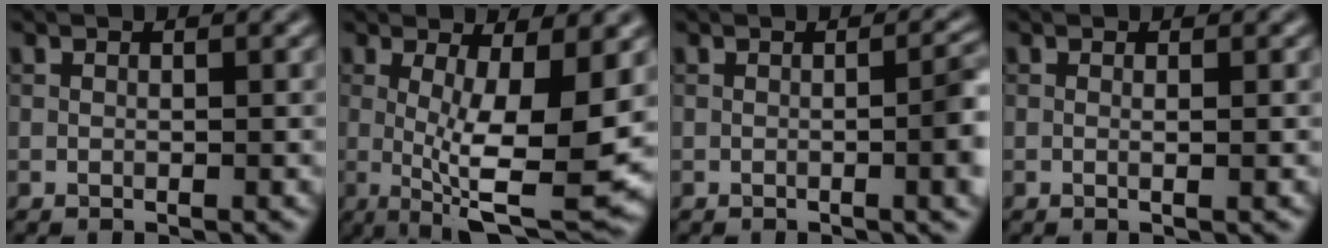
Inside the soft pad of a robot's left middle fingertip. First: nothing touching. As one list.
[{"total": 10.1, "force": [-0.4, 2.6, 9.8], "torque": [-0.158, -0.019, 0.000]}, {"total": 3.7, "force": [-0.5, 0.9, 3.5], "torque": [-0.042, 0.004, -0.009]}, {"total": 0.9, "force": [0.1, 0.3, 0.8], "torque": [-0.011, 0.000, -0.003]}]